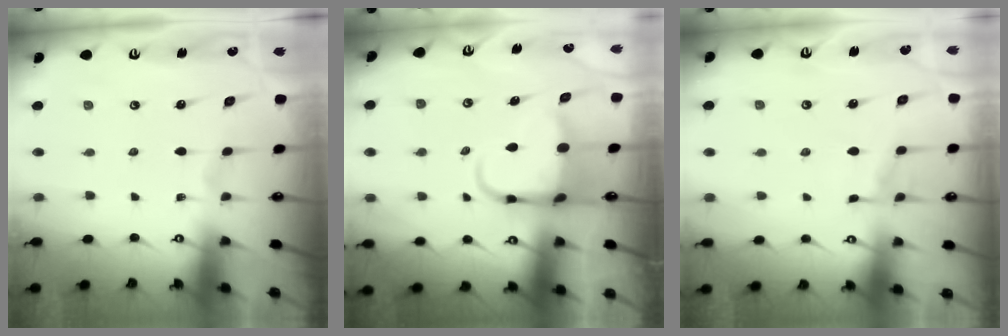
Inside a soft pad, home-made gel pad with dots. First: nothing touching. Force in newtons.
{"total": 6.3, "press": 6.1, "slide": 1.4}
{"total": 3.5, "press": 3.4, "slide": 0.6}